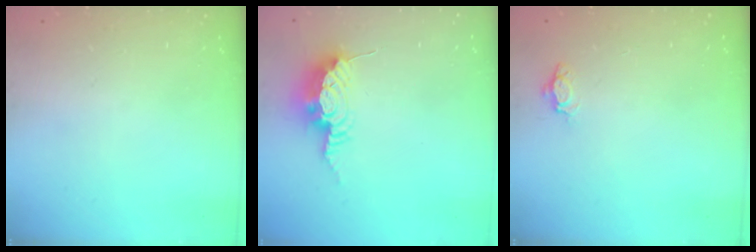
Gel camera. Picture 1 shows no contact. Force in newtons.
{"total": 9.2, "press": 9.2, "slide": 1.1}
{"total": 3.8, "press": 3.8, "slide": 0.3}